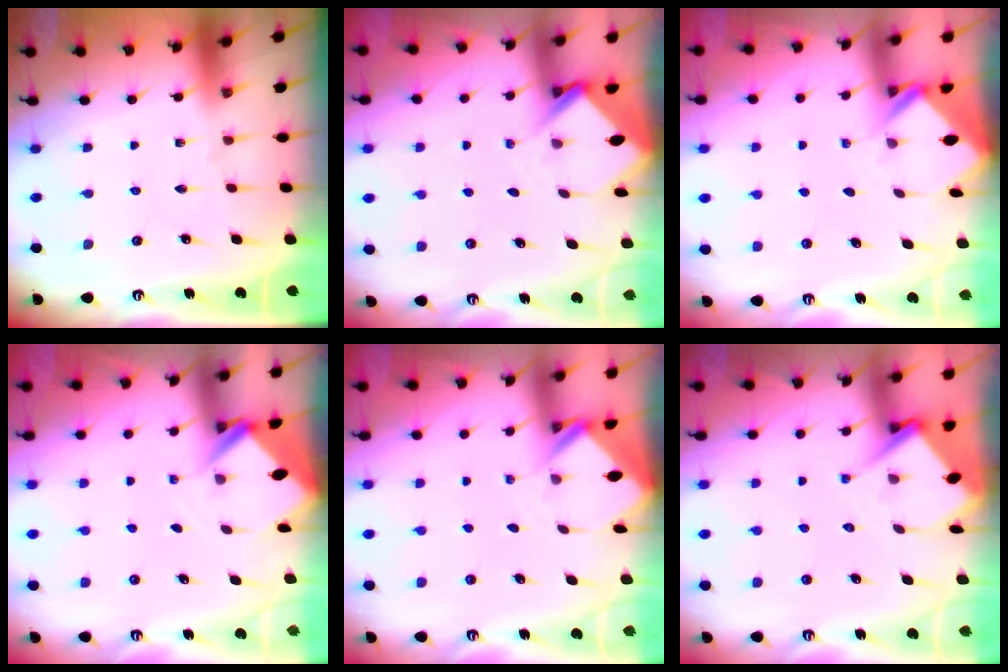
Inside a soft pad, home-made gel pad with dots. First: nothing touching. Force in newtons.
{"total": 3.2, "press": 3.2, "slide": 0.2}
{"total": 2.5, "press": 2.5, "slide": 0.1}
{"total": 2.7, "press": 2.7, "slide": 0.1}
{"total": 2.6, "press": 2.6, "slide": 0.2}
{"total": 5.4, "press": 5.4, "slide": 0.2}